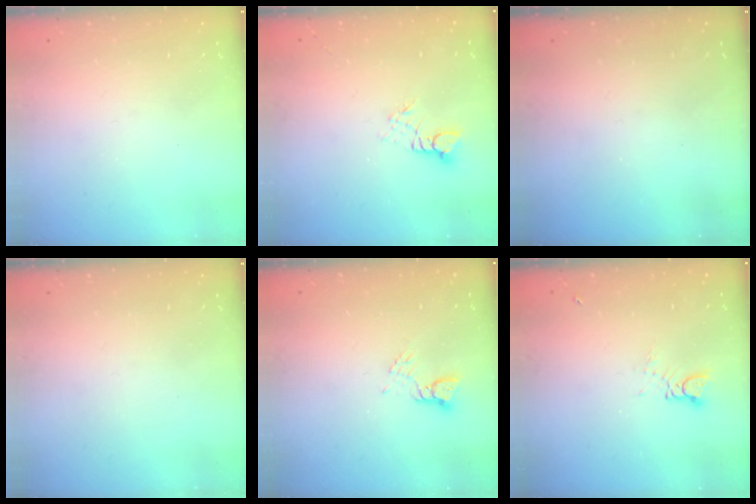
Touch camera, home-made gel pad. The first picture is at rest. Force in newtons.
{"total": 3.0, "press": 3.0, "slide": 0.2}
{"total": 0.0}
{"total": 0.0}
{"total": 2.7, "press": 2.7, "slide": 0.2}
{"total": 2.7, "press": 2.7, "slide": 0.3}